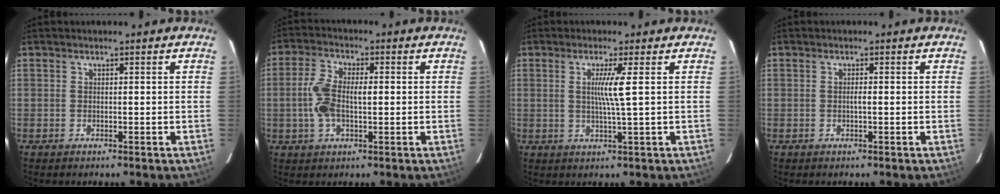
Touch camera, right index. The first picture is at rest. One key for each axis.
{"total": 6.9, "fx": -0.2, "fy": 2.8, "fz": 6.3, "tx": -0.143, "ty": 0.016, "tz": -0.005}
{"total": 4.3, "fx": 0.8, "fy": -1.1, "fz": 4.1, "tx": -0.078, "ty": -0.007, "tz": 0.013}
{"total": 0.8, "fx": -0.1, "fy": 0.0, "fz": 0.8, "tx": -0.016, "ty": 0.000, "tz": -0.002}